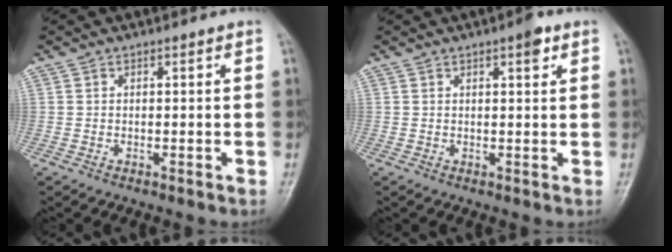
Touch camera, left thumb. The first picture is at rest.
{"total": 2.8, "force": [1.5, 0.8, 2.2], "torque": [-0.026, -0.003, 0.018]}